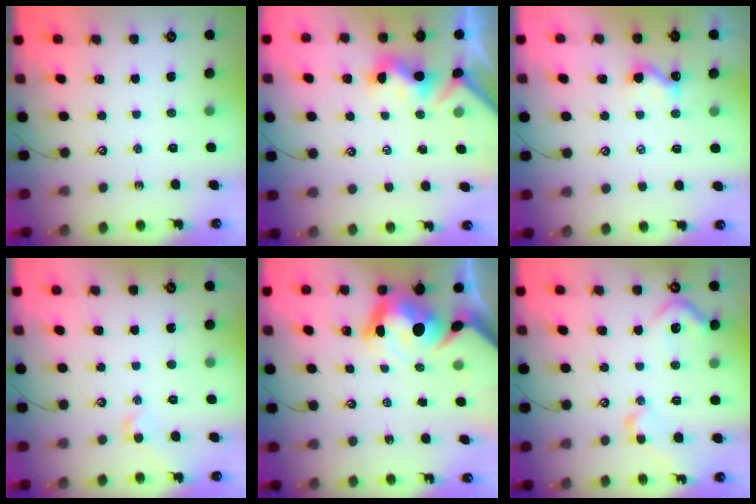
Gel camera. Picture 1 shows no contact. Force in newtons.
{"total": 1.5, "press": 1.3, "slide": 0.8}
{"total": 0.0}
{"total": 2.1, "press": 2.1, "slide": 0.5}
{"total": 12.9, "press": 12.8, "slide": 1.1}
{"total": 6.1, "press": 6.0, "slide": 1.2}